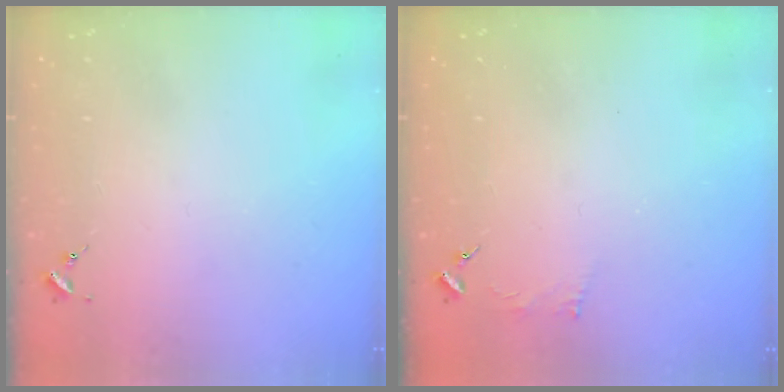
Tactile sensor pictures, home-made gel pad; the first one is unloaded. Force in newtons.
{"total": 2.4, "press": 2.4, "slide": 0.3}